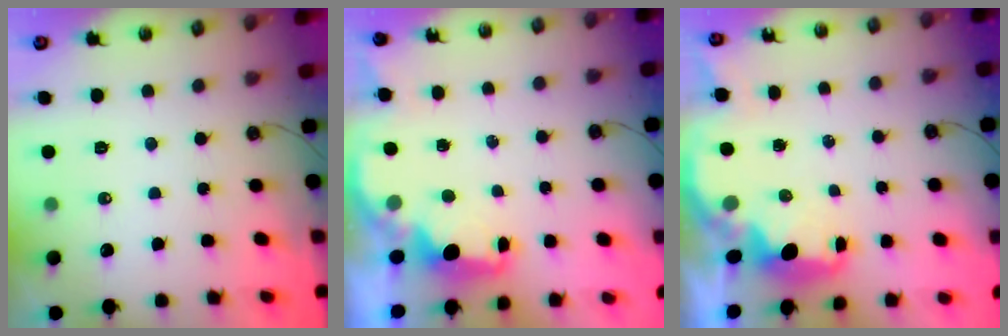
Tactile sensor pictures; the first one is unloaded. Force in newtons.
{"total": 2.3, "press": 2.2, "slide": 0.8}
{"total": 3.5, "press": 3.5, "slide": 0.4}